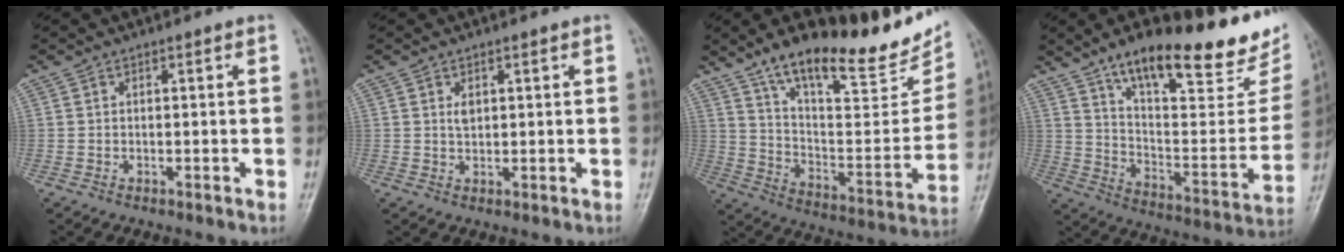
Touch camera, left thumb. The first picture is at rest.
{"total": 1.9, "force": [0.8, 1.2, 1.3], "torque": [-0.016, -0.005, 0.015]}
{"total": 26.2, "force": [18.9, 8.2, 16.3], "torque": [-0.201, -0.087, 0.299]}
{"total": 28.7, "force": [19.9, 8.9, 18.6], "torque": [-0.234, -0.076, 0.301]}